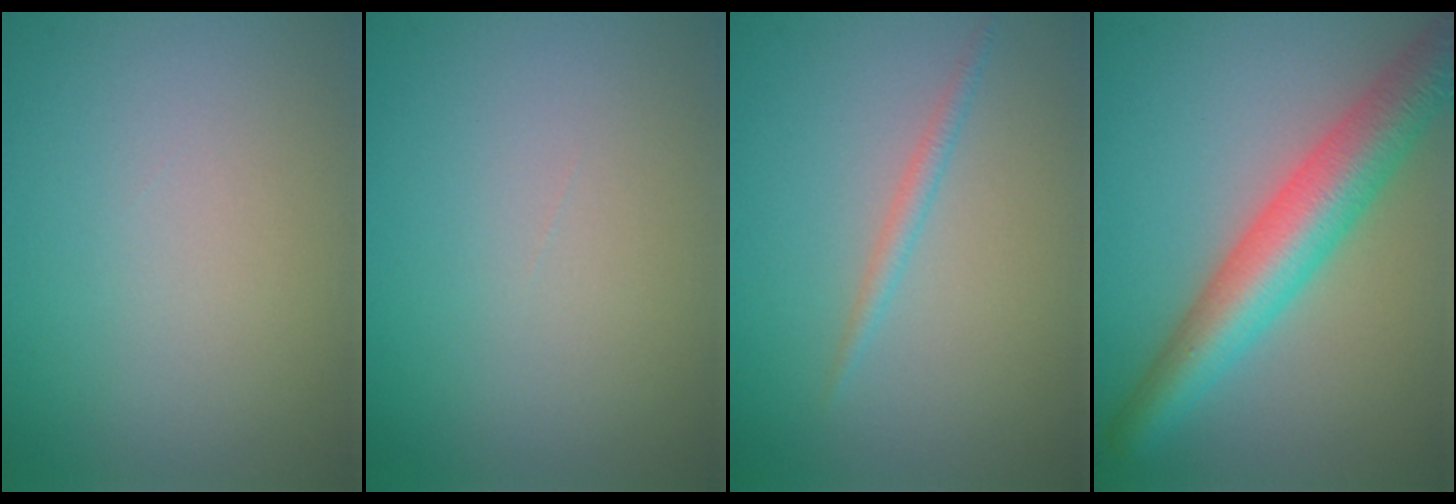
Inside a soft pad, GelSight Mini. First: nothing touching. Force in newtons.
{"total": 0.0}
{"total": 0.9, "press": 0.9, "slide": 0.1}
{"total": 7.4, "press": 7.4, "slide": 0.5}